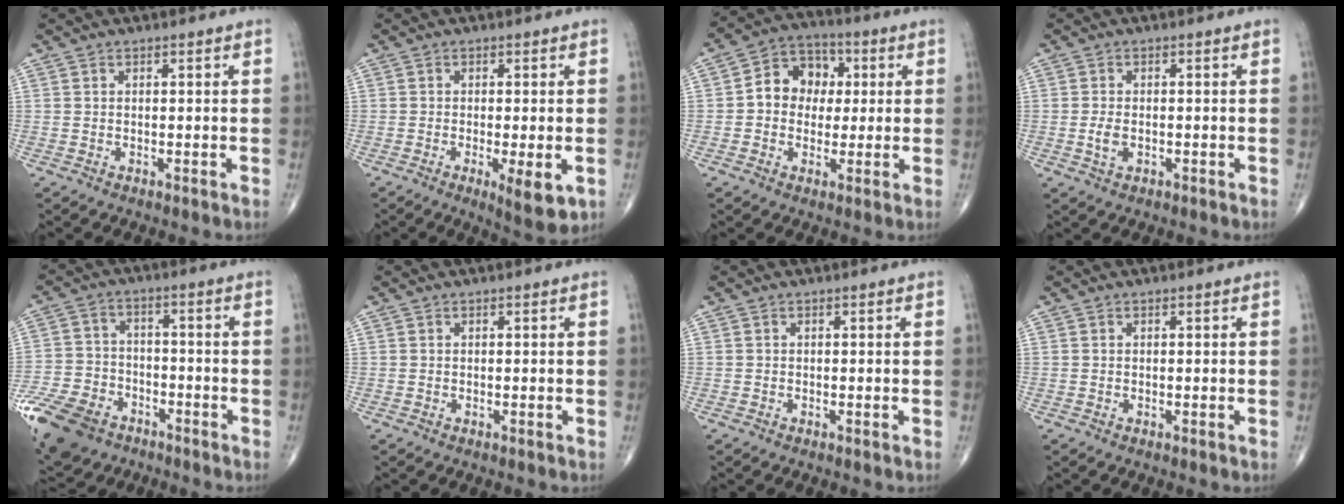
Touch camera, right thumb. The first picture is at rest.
{"total": 5.7, "force": [-1.7, 1.4, 5.3], "torque": [-0.080, -0.017, -0.026]}
{"total": 9.8, "force": [1.0, 8.1, 5.4], "torque": [-0.049, 0.022, 0.003]}
{"total": 2.6, "force": [-0.6, 1.4, 2.0], "torque": [-0.042, 0.000, -0.012]}
{"total": 15.9, "force": [-9.2, 10.5, 7.5], "torque": [-0.157, 0.026, -0.164]}
{"total": 0.0}
{"total": 0.0}
{"total": 0.0}